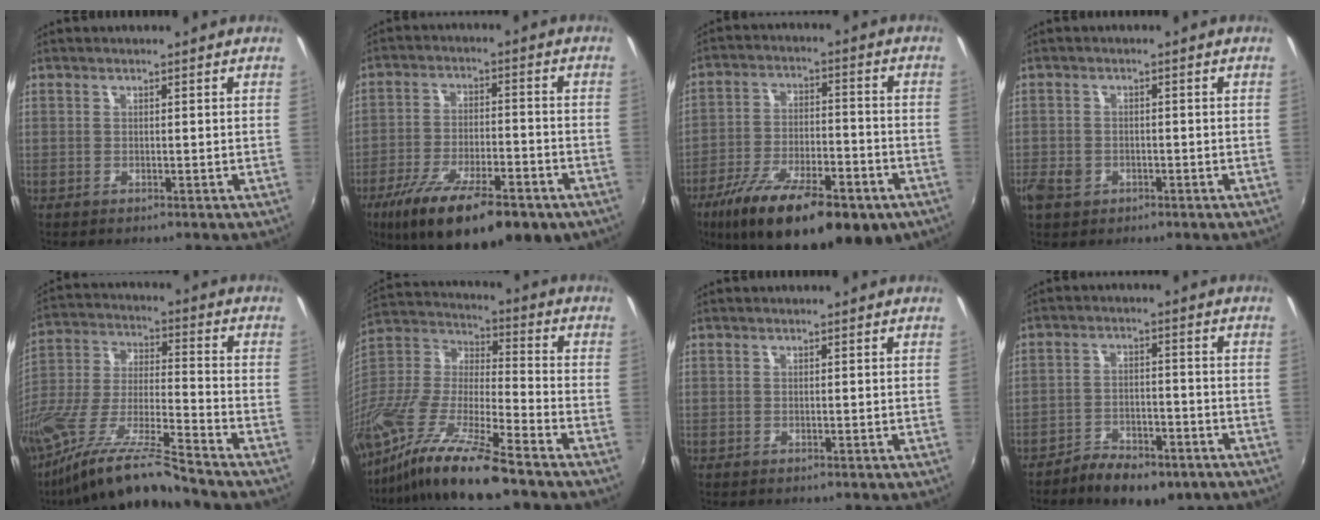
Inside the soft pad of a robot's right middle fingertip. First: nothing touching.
{"total": 20.4, "force": [-13.0, 6.9, 14.1], "torque": [-0.251, -0.050, -0.199]}
{"total": 22.7, "force": [-14.3, 8.2, 15.6], "torque": [-0.275, -0.048, -0.216]}
{"total": 4.7, "force": [-2.3, 3.5, 2.1], "torque": [-0.052, -0.004, -0.041]}
{"total": 16.4, "force": [-13.1, 0.2, 9.8], "torque": [-0.194, -0.027, -0.252]}
{"total": 20.9, "force": [-15.3, 2.7, 13.9], "torque": [-0.266, -0.030, -0.292]}
{"total": 0.0}
{"total": 9.1, "force": [-6.7, 4.2, 4.5], "torque": [-0.105, -0.007, -0.104]}